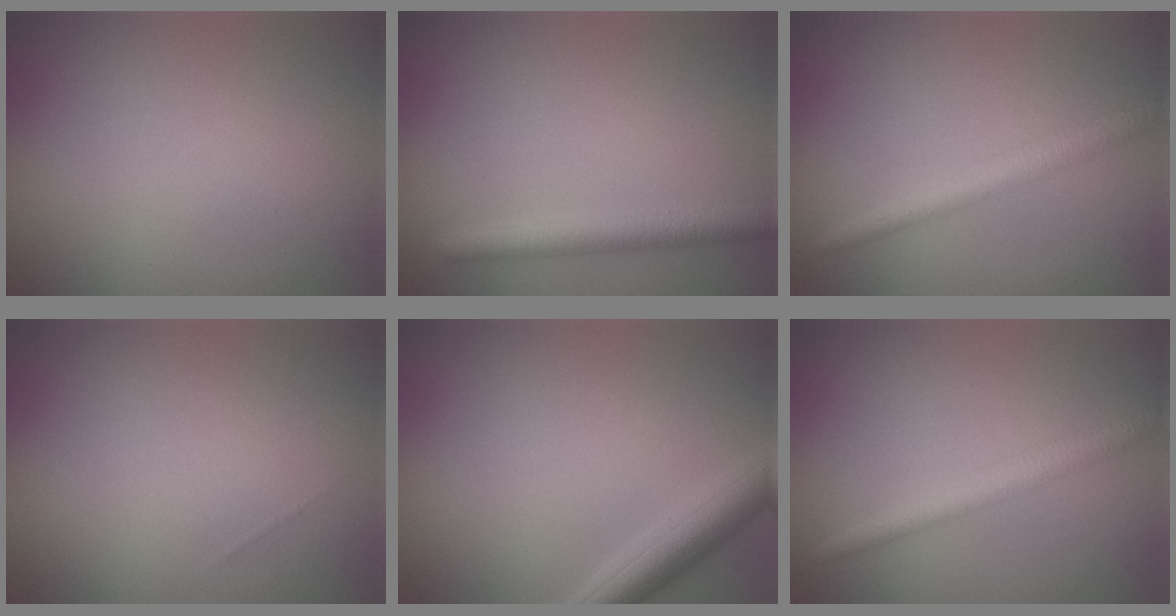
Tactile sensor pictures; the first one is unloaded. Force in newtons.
{"total": 3.1, "press": 3.1, "slide": 0.1}
{"total": 2.7, "press": 2.7, "slide": 0.1}
{"total": 0.0}
{"total": 4.1, "press": 4.1, "slide": 0.2}
{"total": 2.7, "press": 2.7, "slide": 0.1}